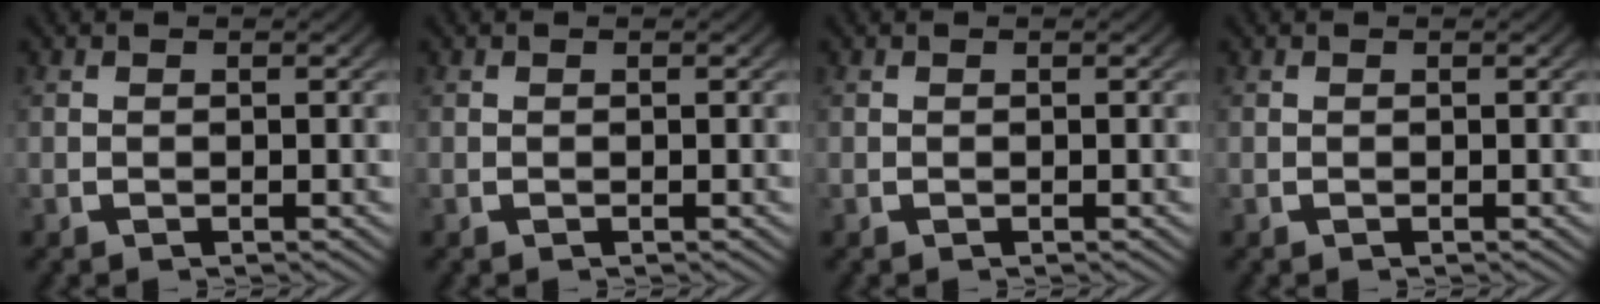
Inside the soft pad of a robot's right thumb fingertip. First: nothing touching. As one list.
[{"total": 0.0}, {"total": 0.0}, {"total": 0.0}]